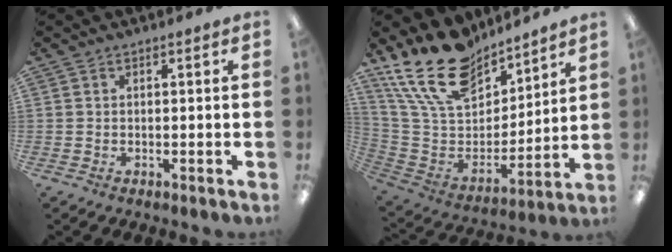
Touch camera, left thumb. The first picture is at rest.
{"total": 21.9, "force": [16.0, 11.0, 10.1], "torque": [-0.203, -0.092, 0.296]}